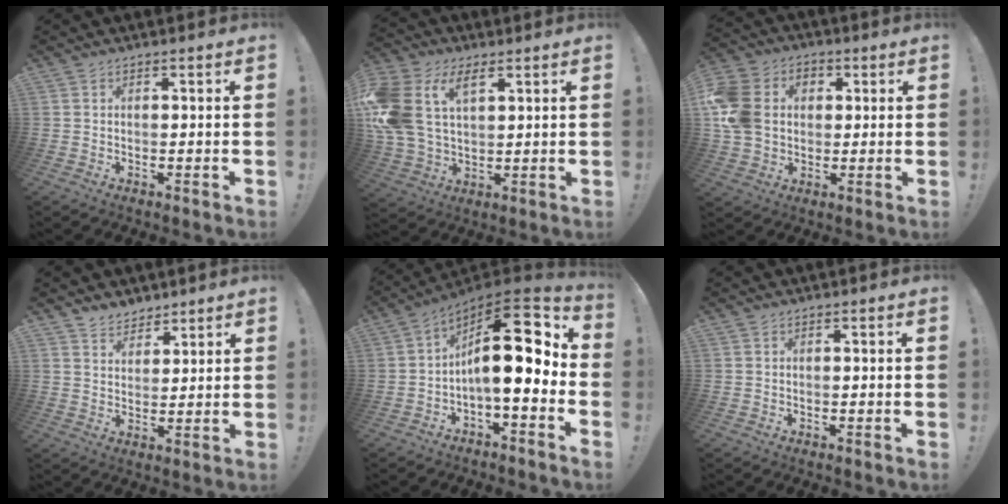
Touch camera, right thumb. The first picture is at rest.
{"total": 16.3, "force": [6.3, 10.6, 10.6], "torque": [-0.240, -0.018, 0.117]}
{"total": 14.8, "force": [1.2, 12.3, 8.2], "torque": [-0.150, 0.008, 0.028]}
{"total": 5.5, "force": [4.6, 3.0, 0.1], "torque": [0.006, -0.037, 0.086]}
{"total": 18.5, "force": [1.9, 6.3, 17.3], "torque": [-0.273, -0.013, 0.025]}
{"total": 0.0}